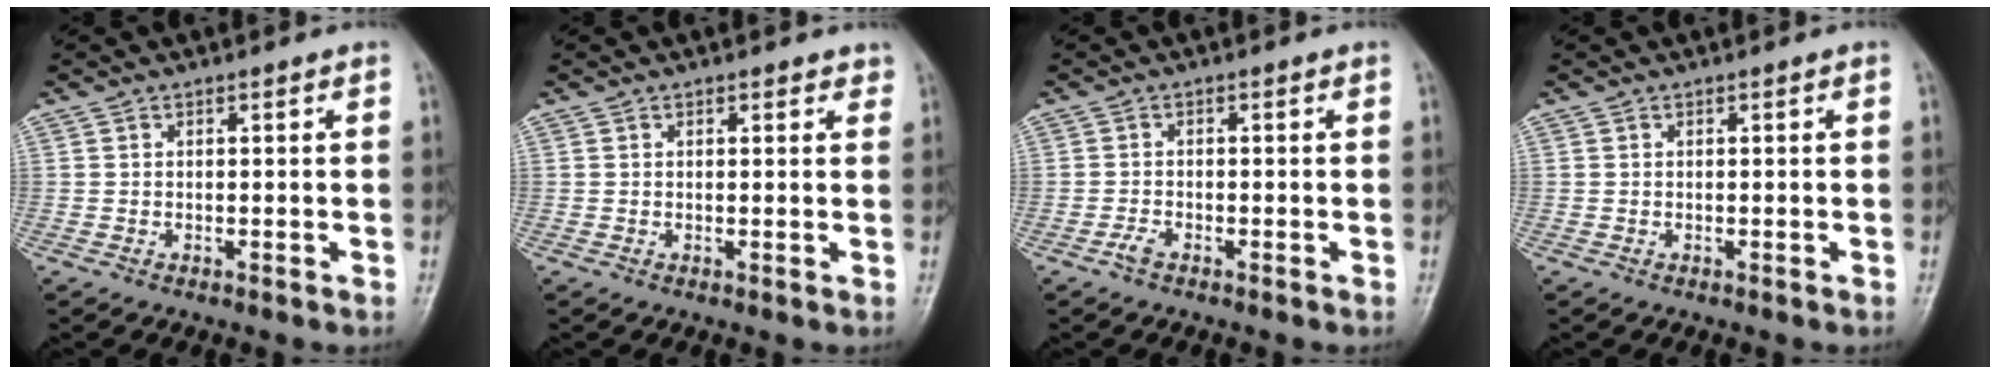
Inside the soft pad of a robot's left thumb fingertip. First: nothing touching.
{"total": 1.5, "force": [1.1, 0.9, 0.7], "torque": [0.005, -0.004, 0.007]}
{"total": 1.5, "force": [-1.1, 0.6, 0.8], "torque": [-0.021, 0.002, -0.023]}
{"total": 0.0}